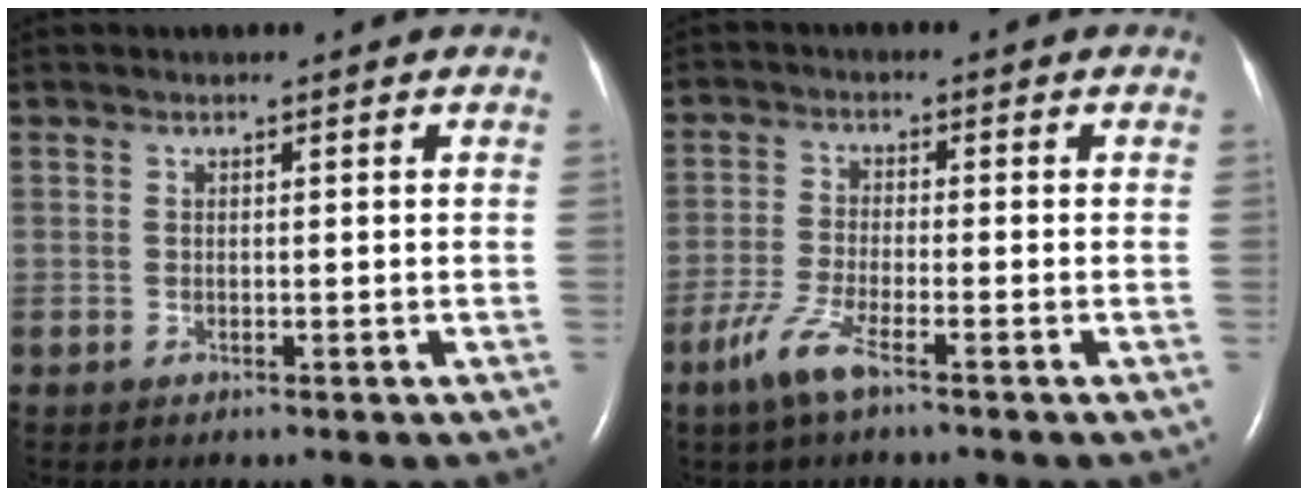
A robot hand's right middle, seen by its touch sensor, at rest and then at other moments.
{"total": 5.2, "force": [-3.4, 0.5, 3.9], "torque": [-0.090, -0.009, -0.073]}